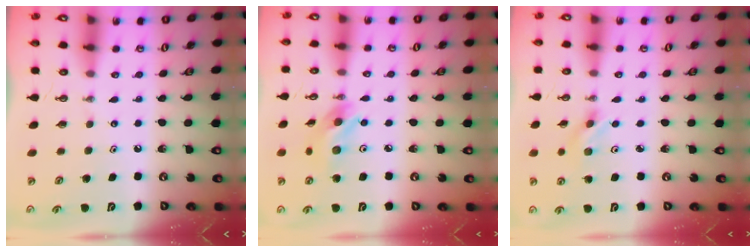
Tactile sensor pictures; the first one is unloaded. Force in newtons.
{"total": 10.8, "press": 10.7, "slide": 0.8}
{"total": 2.0, "press": 1.9, "slide": 0.6}